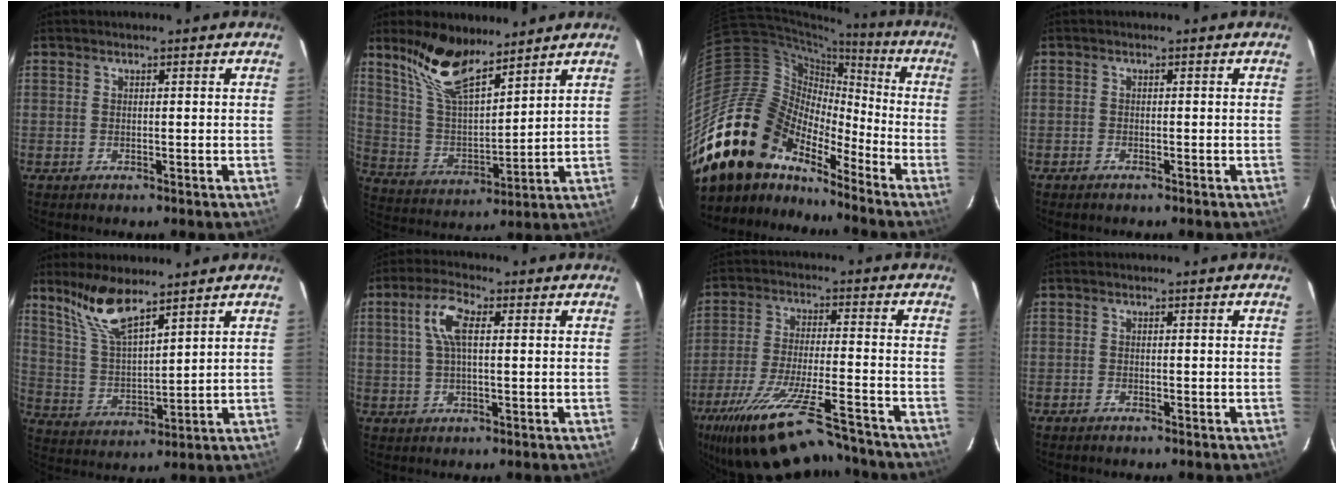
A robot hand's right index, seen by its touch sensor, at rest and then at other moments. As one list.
[{"total": 13.3, "force": [10.1, 4.2, 7.5], "torque": [-0.151, 0.011, 0.203]}, {"total": 22.1, "force": [-17.2, 11.1, 8.6], "torque": [-0.168, 0.014, -0.311]}, {"total": 1.0, "force": [-0.9, 0.4, 0.2], "torque": [-0.010, 0.001, -0.018]}, {"total": 10.4, "force": [7.9, 2.4, 6.4], "torque": [-0.124, 0.005, 0.166]}, {"total": 6.2, "force": [1.5, 2.3, 5.6], "torque": [-0.111, 0.014, 0.030]}, {"total": 22.6, "force": [-18.9, 3.8, 11.8], "torque": [-0.230, -0.053, -0.297]}, {"total": 0.8, "force": [-0.7, 0.3, 0.1], "torque": [-0.009, 0.002, -0.015]}]